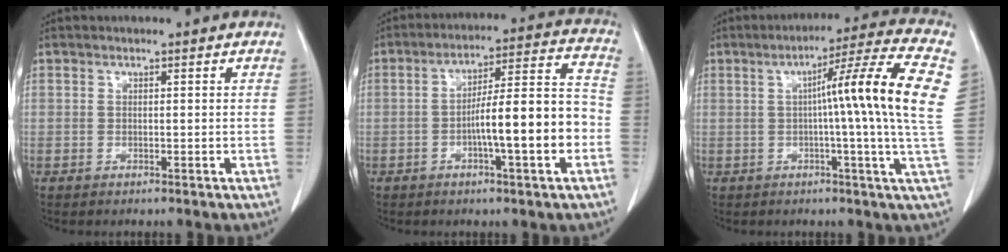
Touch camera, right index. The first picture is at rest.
{"total": 12.8, "force": [-3.4, 1.1, 12.3], "torque": [-0.190, 0.021, -0.052]}
{"total": 15.3, "force": [2.3, -2.2, 15.0], "torque": [-0.211, 0.009, 0.024]}